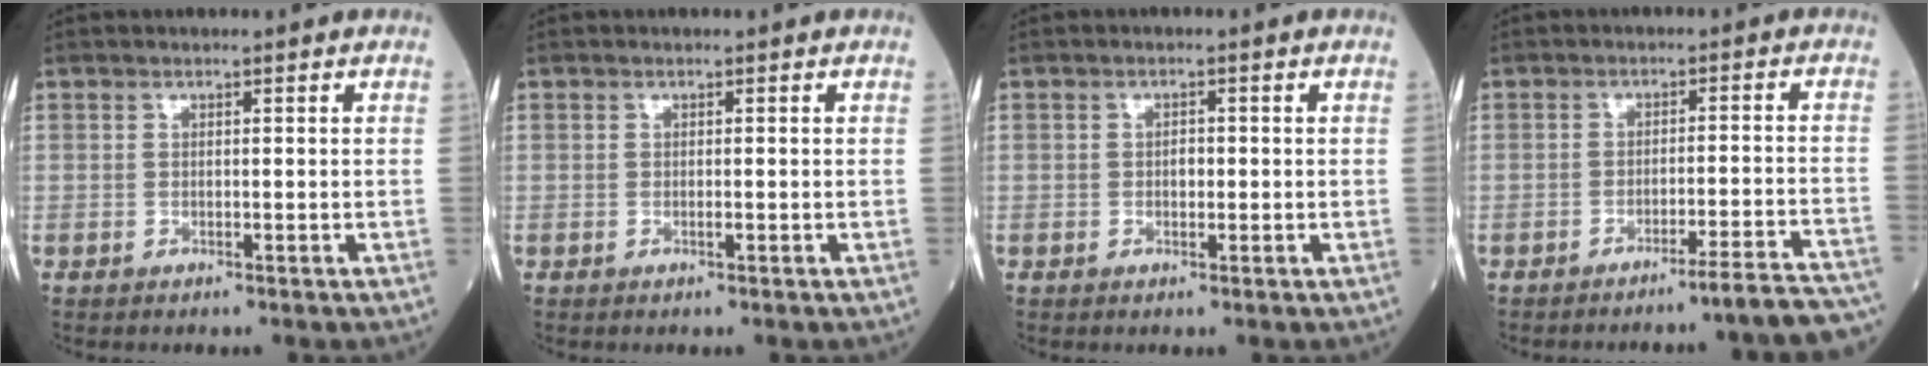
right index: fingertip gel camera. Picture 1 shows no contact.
{"total": 0.0}
{"total": 1.3, "force": [-0.2, 0.7, 1.0], "torque": [-0.016, 0.002, -0.003]}
{"total": 9.1, "force": [-8.3, -0.9, 3.6], "torque": [-0.016, 0.012, -0.110]}